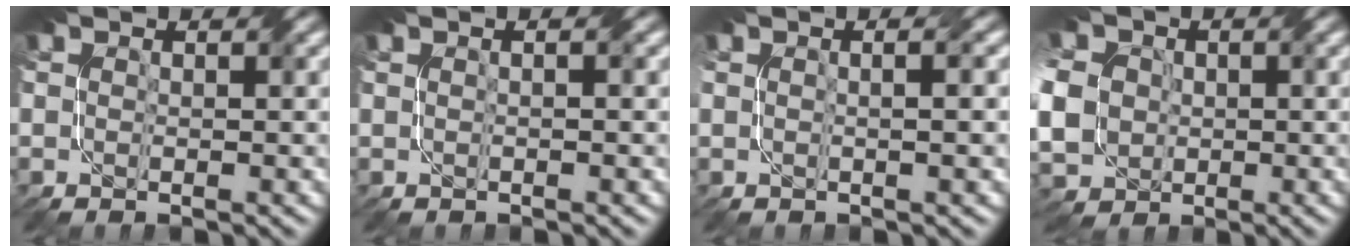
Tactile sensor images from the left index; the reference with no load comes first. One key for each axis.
{"total": 1.5, "fx": 0.7, "fy": 0.6, "fz": 1.2, "tx": -0.003, "ty": 0.005, "tz": -0.007}
{"total": 3.0, "fx": 0.8, "fy": 1.3, "fz": 2.6, "tx": -0.008, "ty": 0.020, "tz": -0.011}
{"total": 9.1, "fx": -0.3, "fy": 7.8, "fz": 4.6, "tx": -0.126, "ty": -0.004, "tz": -0.031}